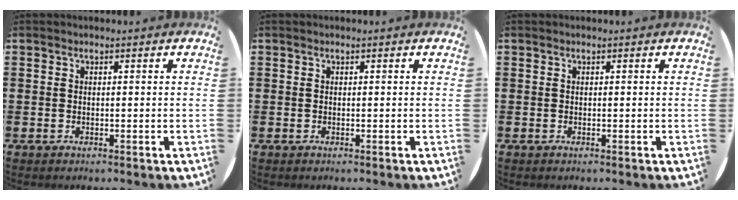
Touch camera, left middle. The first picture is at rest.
{"total": 0.0}
{"total": 0.0}